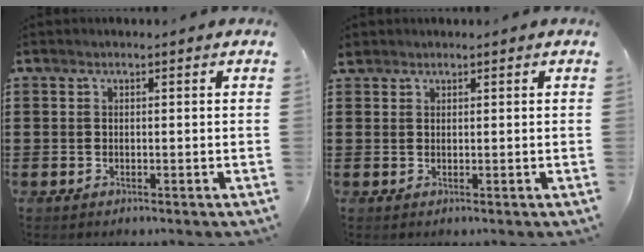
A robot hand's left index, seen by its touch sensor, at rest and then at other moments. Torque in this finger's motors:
{"motor_torque": [0.53, -0.08, 0.20, 0.03]}